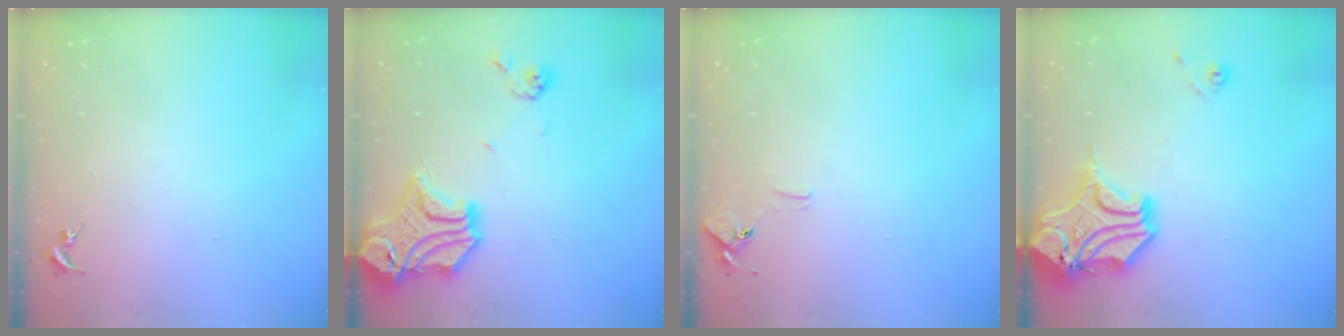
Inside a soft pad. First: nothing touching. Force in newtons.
{"total": 18.4, "press": 18.3, "slide": 2.2}
{"total": 6.2, "press": 6.1, "slide": 0.6}
{"total": 16.5, "press": 16.3, "slide": 2.5}